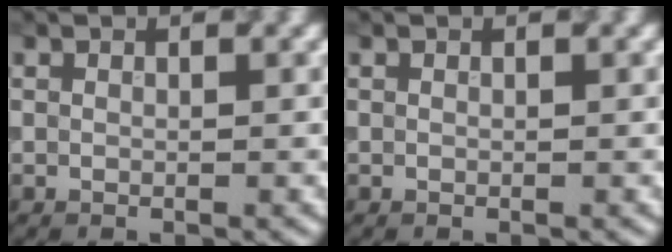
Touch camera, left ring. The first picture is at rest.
{"total": 0.0}